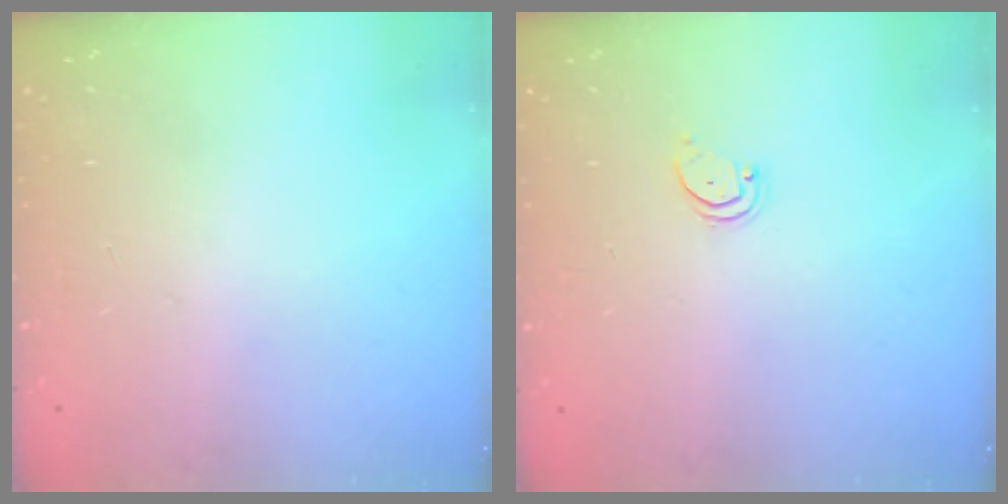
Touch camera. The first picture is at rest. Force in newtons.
{"total": 1.5, "press": 1.5, "slide": 0.1}